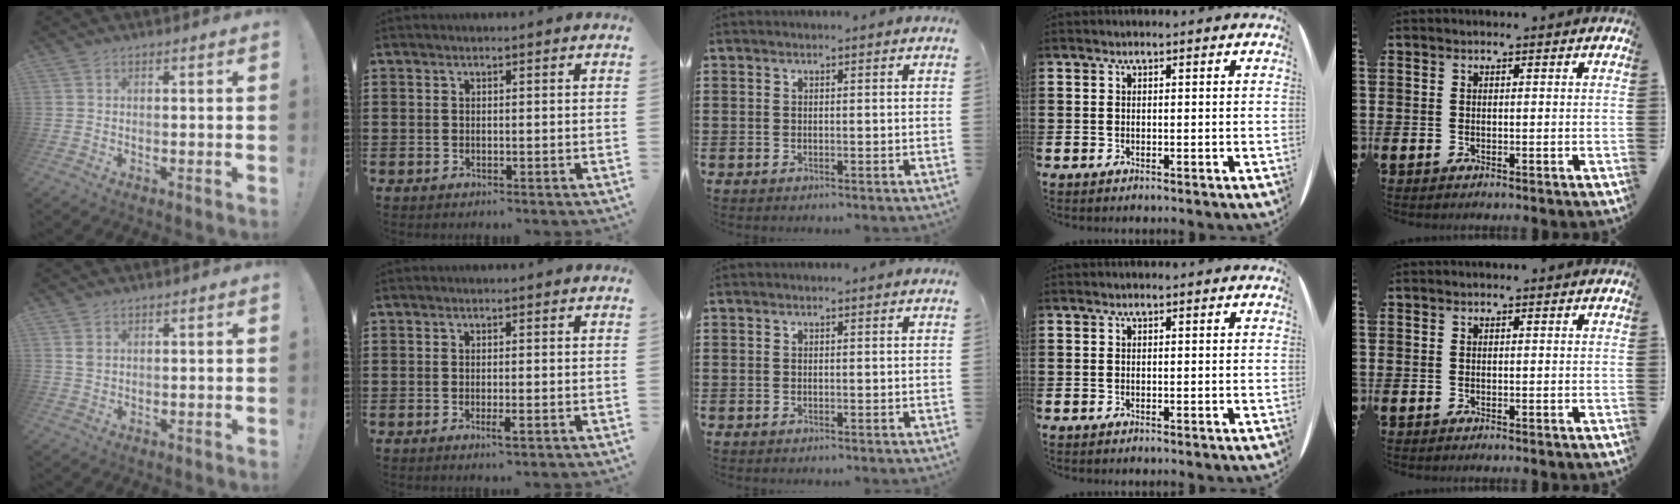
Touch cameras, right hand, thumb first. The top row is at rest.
{"thumb": {"total": 1.8, "force": [0.9, 1.1, 1.2], "torque": [-0.018, 0.000, 0.015]}, "index": {"total": 1.8, "force": [-0.8, 0.1, 1.5], "torque": [-0.033, -0.008, -0.016]}}